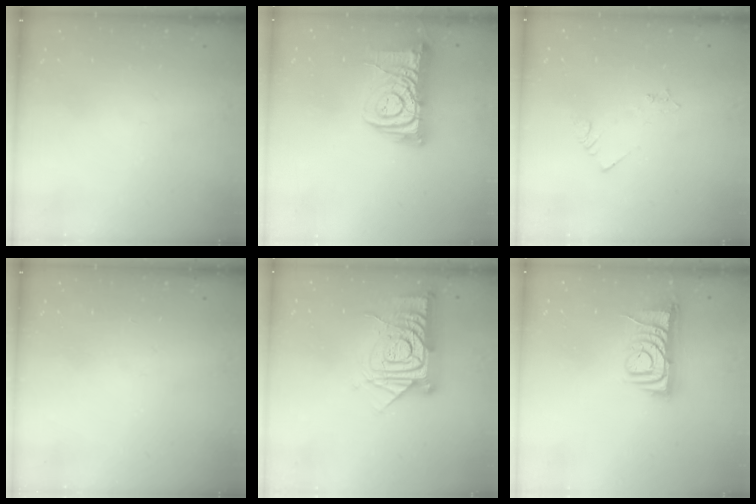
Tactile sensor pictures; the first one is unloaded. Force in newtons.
{"total": 12.8, "press": 12.7, "slide": 1.5}
{"total": 1.9, "press": 1.9, "slide": 0.3}
{"total": 0.0}
{"total": 15.4, "press": 15.3, "slide": 1.6}
{"total": 7.5, "press": 7.5, "slide": 0.7}